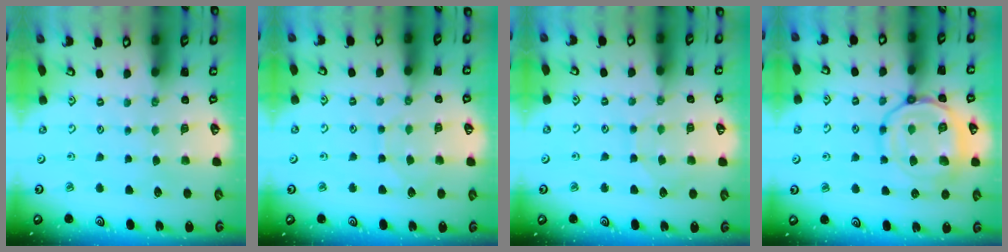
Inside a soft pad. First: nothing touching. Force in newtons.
{"total": 5.7, "press": 5.7, "slide": 0.4}
{"total": 5.5, "press": 5.5, "slide": 0.5}
{"total": 15.7, "press": 15.6, "slide": 1.5}